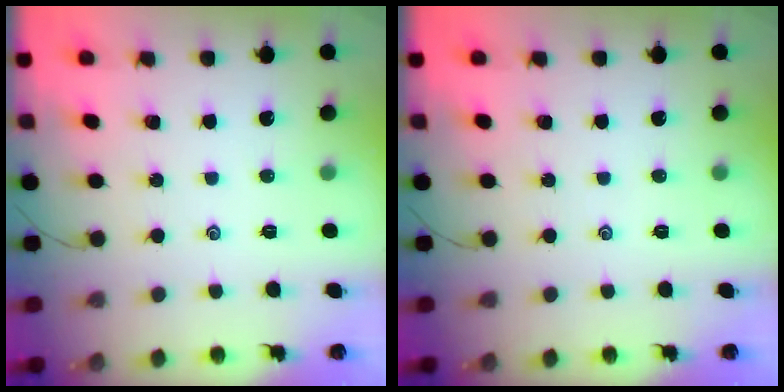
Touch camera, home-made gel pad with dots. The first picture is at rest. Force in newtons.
{"total": 0.0}